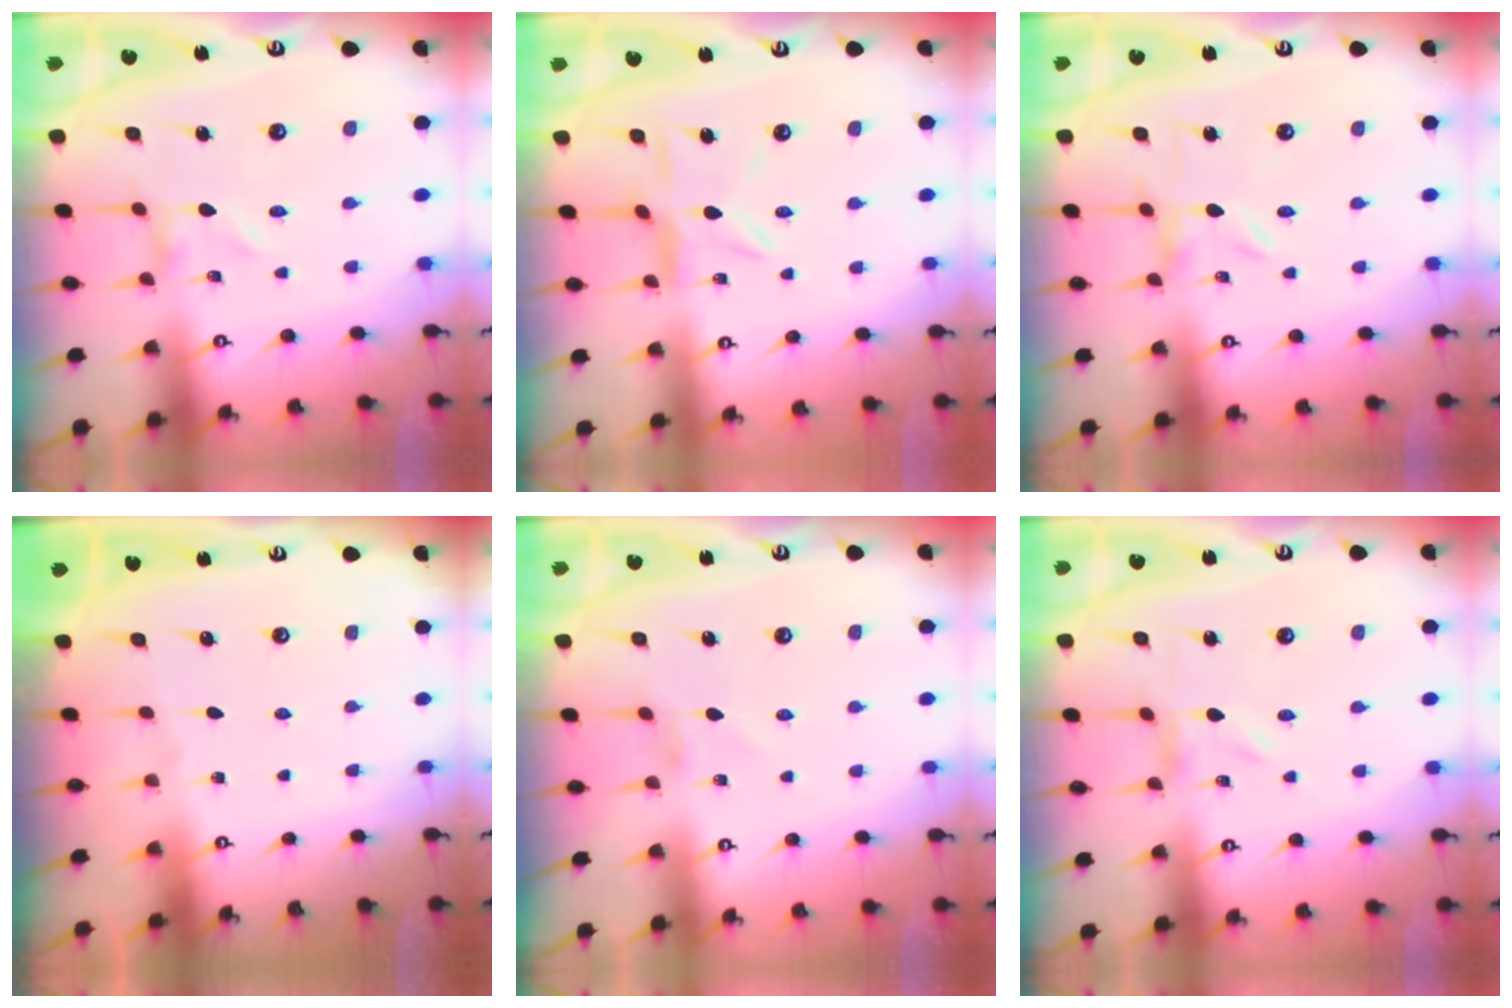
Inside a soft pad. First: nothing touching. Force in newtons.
{"total": 5.0, "press": 5.0, "slide": 0.5}
{"total": 0.0}
{"total": 0.0}
{"total": 1.2, "press": 1.1, "slide": 0.4}
{"total": 0.0}